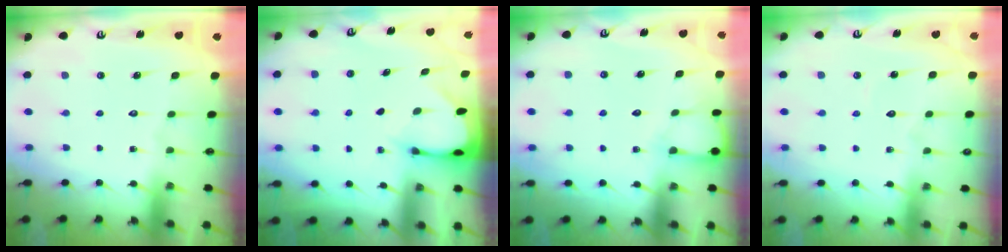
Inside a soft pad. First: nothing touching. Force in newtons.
{"total": 2.0, "press": 2.0, "slide": 0.1}
{"total": 4.2, "press": 4.2, "slide": 0.5}
{"total": 3.2, "press": 3.2, "slide": 0.2}